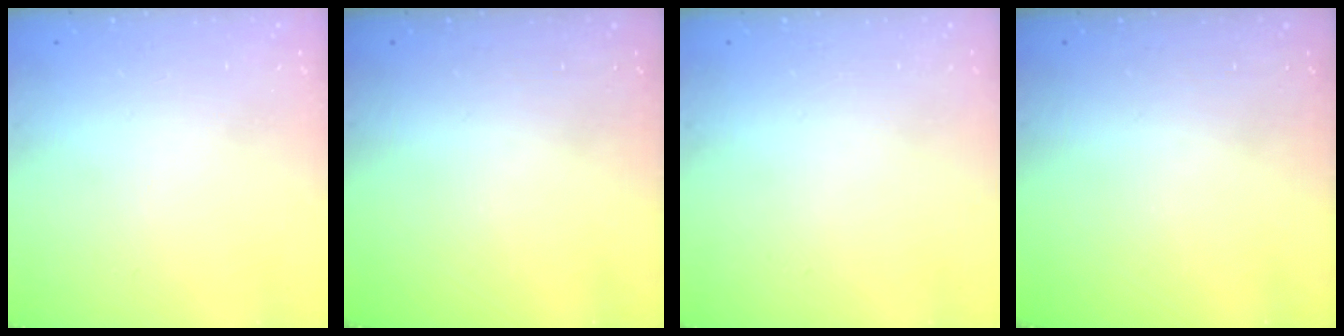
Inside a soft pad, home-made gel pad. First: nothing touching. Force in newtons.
{"total": 0.0}
{"total": 0.0}
{"total": 0.0}